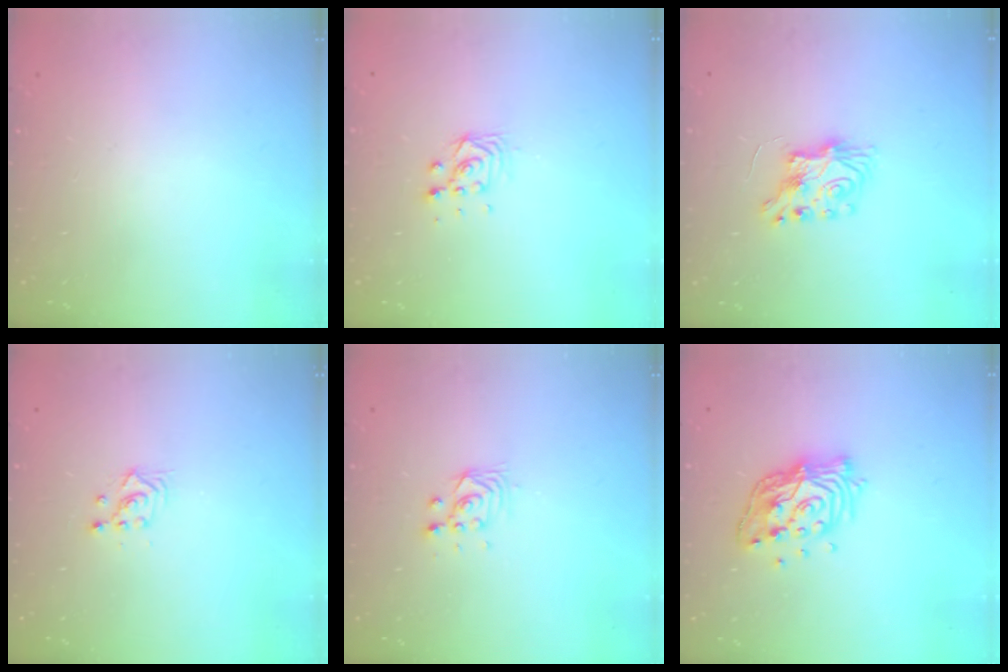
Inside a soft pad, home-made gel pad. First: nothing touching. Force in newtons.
{"total": 7.3, "press": 7.3, "slide": 0.4}
{"total": 7.5, "press": 7.5, "slide": 0.2}
{"total": 2.3, "press": 2.3, "slide": 0.2}
{"total": 2.8, "press": 2.8, "slide": 0.2}
{"total": 14.4, "press": 14.3, "slide": 1.0}